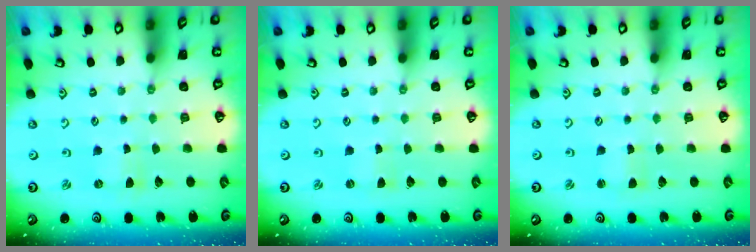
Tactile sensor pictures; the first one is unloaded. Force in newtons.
{"total": 0.0}
{"total": 1.5, "press": 1.5, "slide": 0.0}